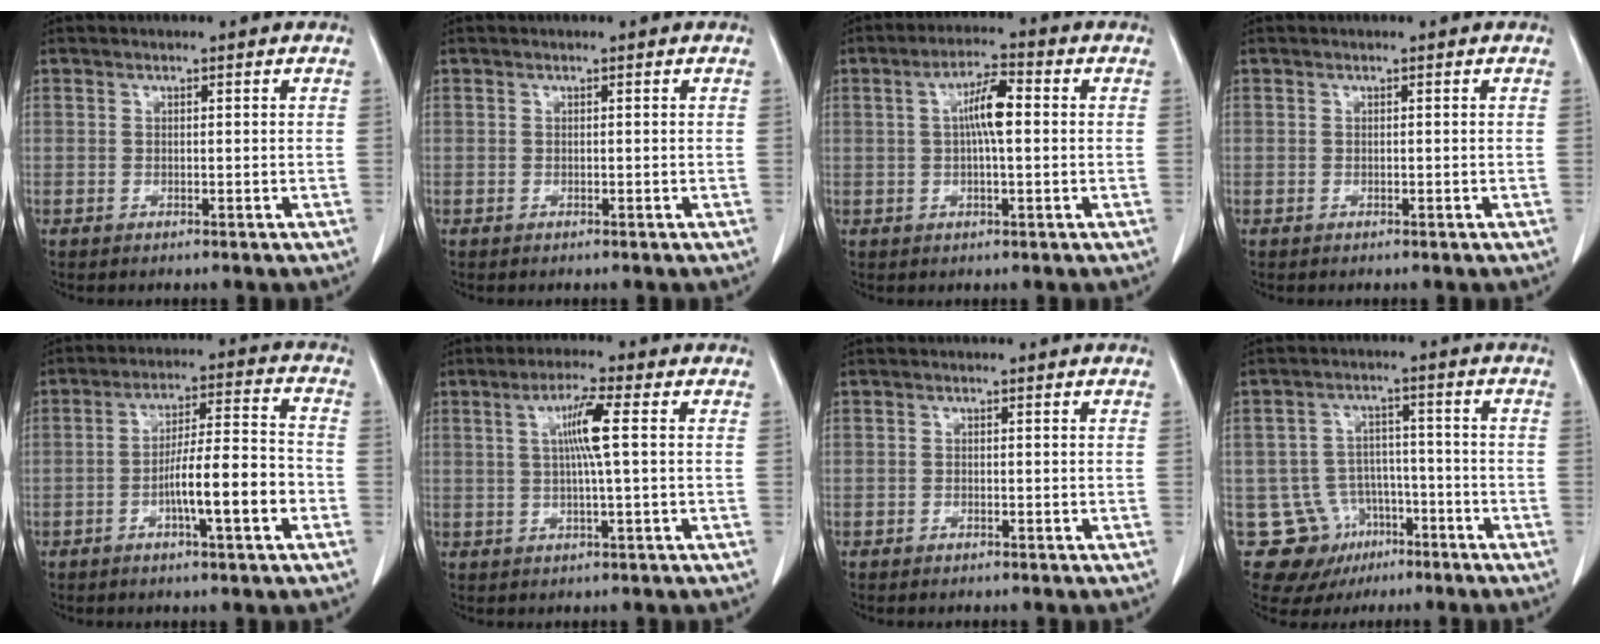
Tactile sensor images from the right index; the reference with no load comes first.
{"total": 0.0}
{"total": 6.0, "force": [0.7, 1.1, 5.9], "torque": [-0.110, 0.014, 0.009]}
{"total": 0.0}
{"total": 10.3, "force": [-3.6, 0.9, 9.6], "torque": [-0.162, 0.012, -0.059]}
{"total": 5.8, "force": [1.0, -0.4, 5.7], "torque": [-0.105, 0.003, 0.019]}
{"total": 0.5, "force": [-0.4, 0.3, 0.2], "torque": [-0.006, 0.000, -0.007]}
{"total": 10.9, "force": [-5.4, 9.3, 1.8], "torque": [-0.039, 0.034, -0.071]}